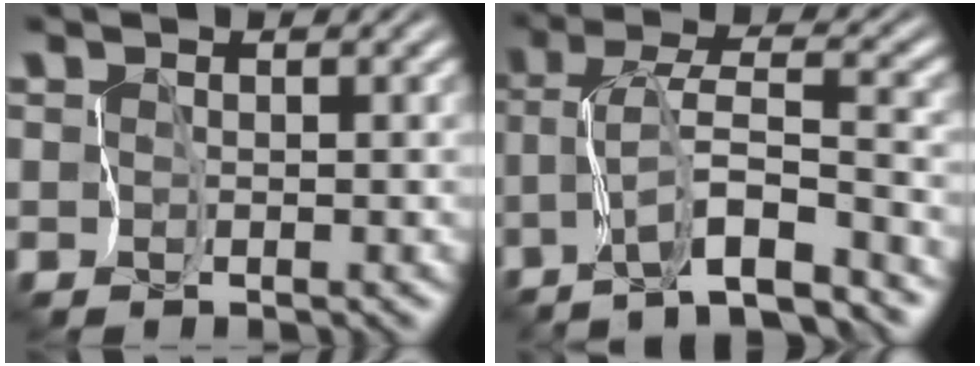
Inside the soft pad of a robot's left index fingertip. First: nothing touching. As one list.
[{"total": 7.0, "force": [-5.0, 0.1, 4.9], "torque": [-0.081, 0.012, -0.093]}]